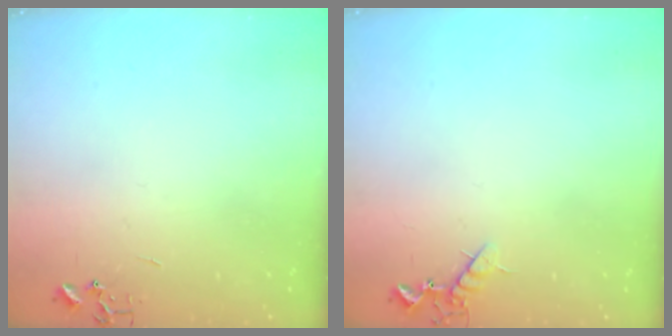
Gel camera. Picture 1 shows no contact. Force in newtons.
{"total": 5.3, "press": 5.2, "slide": 1.0}